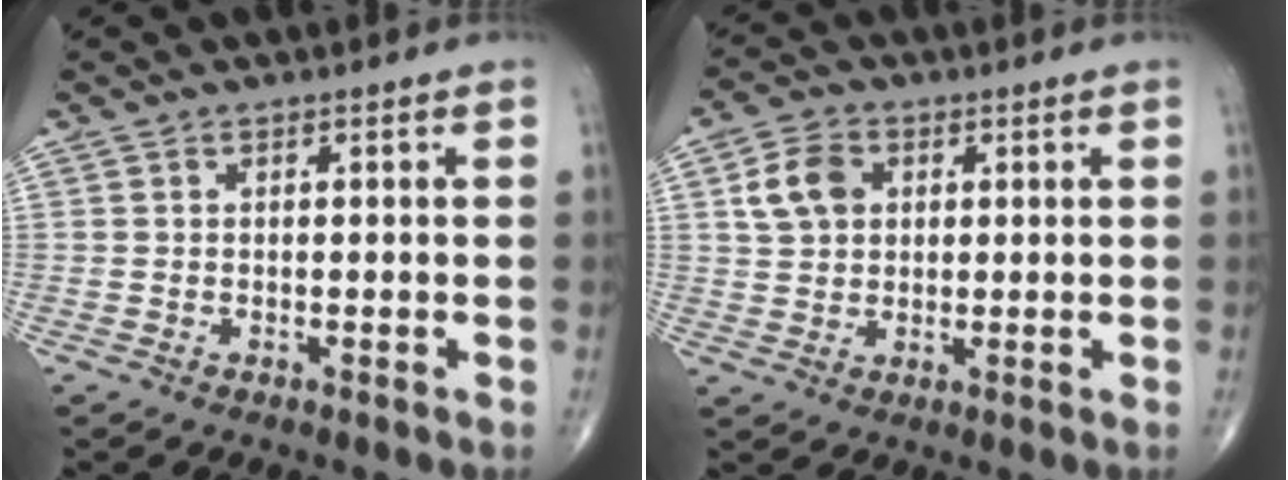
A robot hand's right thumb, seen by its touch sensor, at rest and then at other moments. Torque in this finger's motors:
{"motor_torque": [0.00, 0.06, 0.48, 0.38, 0.05]}